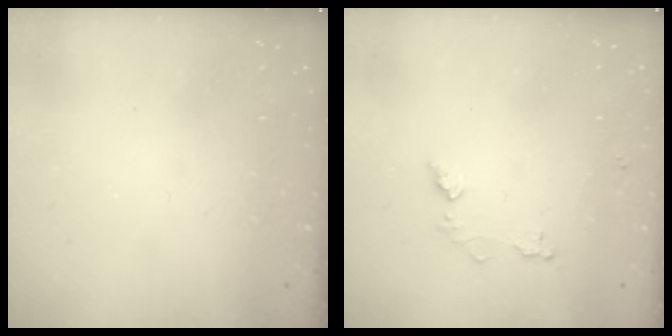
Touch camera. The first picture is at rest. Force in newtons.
{"total": 5.4, "press": 5.4, "slide": 0.5}